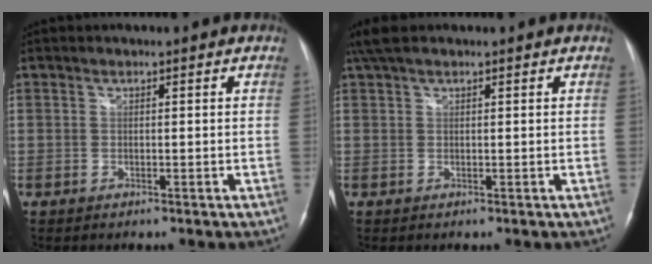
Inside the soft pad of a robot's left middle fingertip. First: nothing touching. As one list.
[{"total": 4.0, "force": [3.0, 1.2, 2.4], "torque": [-0.052, 0.033, 0.057]}]